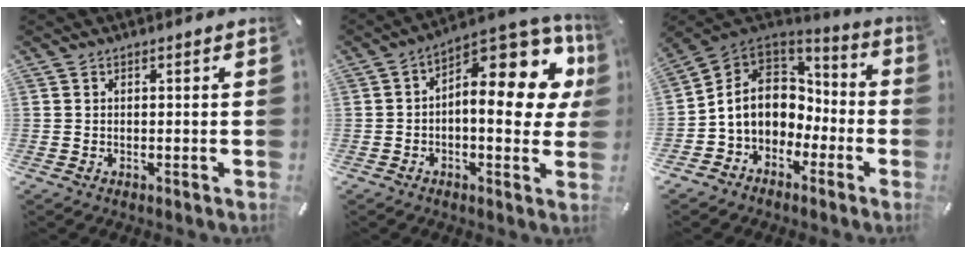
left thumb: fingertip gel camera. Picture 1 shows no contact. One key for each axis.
{"total": 16.1, "fx": 3.4, "fy": 8.4, "fz": 13.3, "tx": -0.172, "ty": -0.038, "tz": 0.053}
{"total": 10.5, "fx": -1.7, "fy": 9.4, "fz": 4.2, "tx": -0.105, "ty": 0.003, "tz": -0.028}